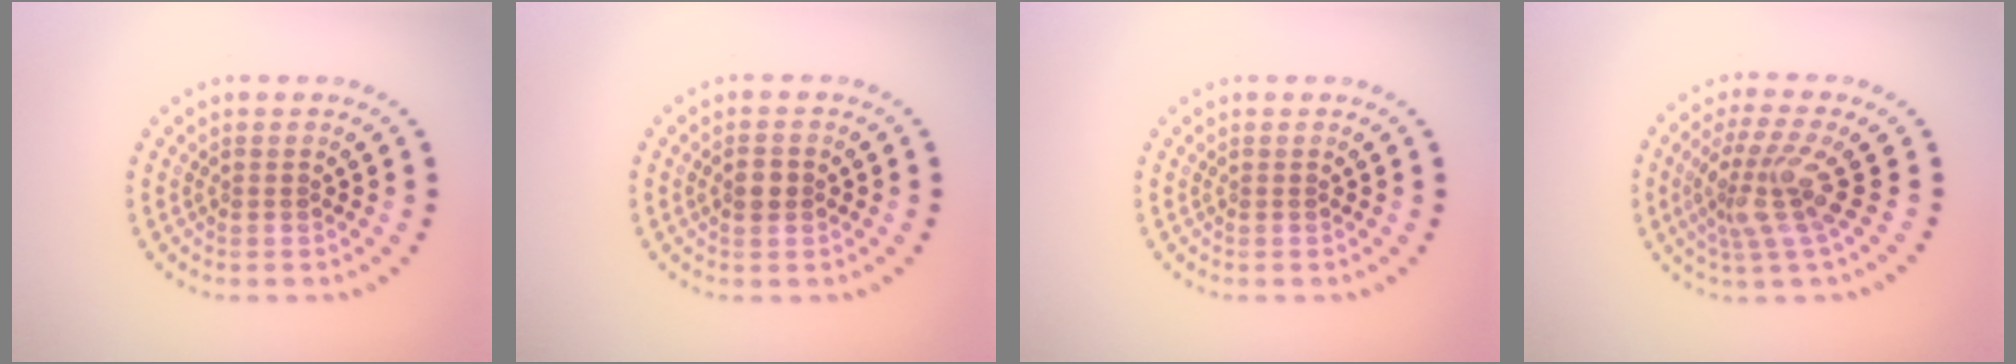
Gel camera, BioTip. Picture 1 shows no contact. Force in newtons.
{"total": 1.7, "press": 1.7, "slide": 0.1}
{"total": 0.0}
{"total": 4.2, "press": 3.2, "slide": 2.7}